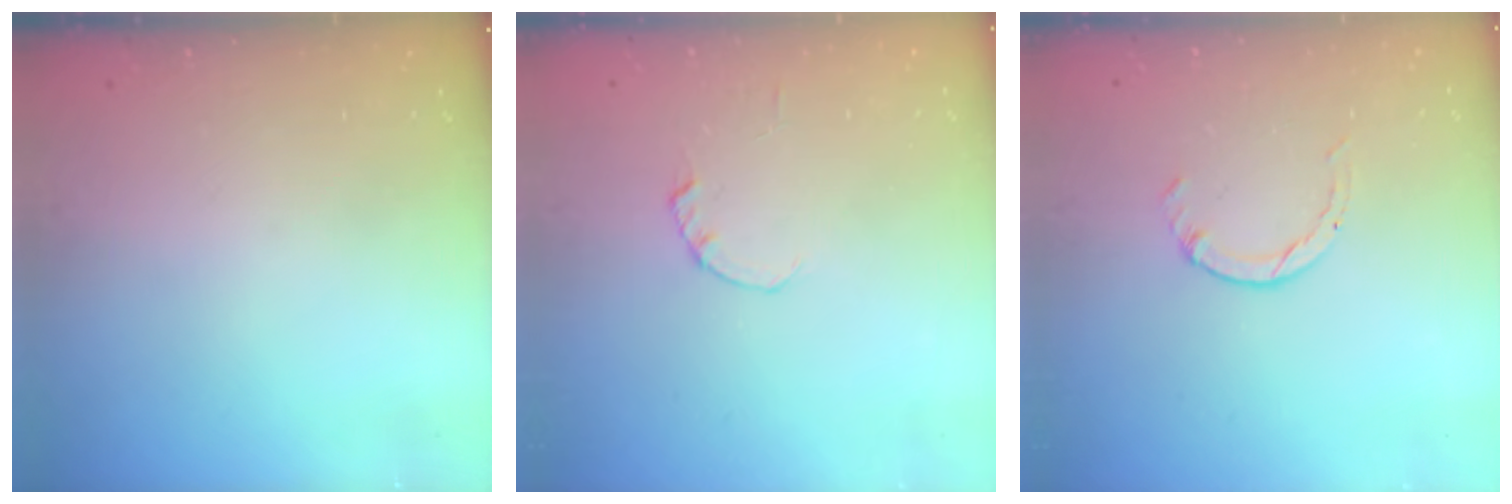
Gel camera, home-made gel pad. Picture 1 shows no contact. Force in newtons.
{"total": 0.0}
{"total": 0.5, "press": 0.5, "slide": 0.1}